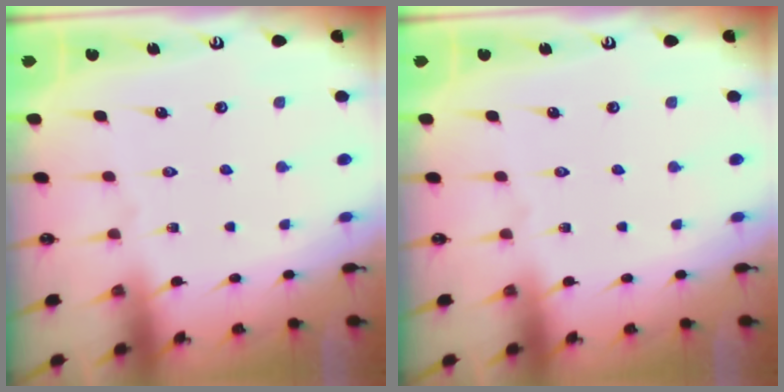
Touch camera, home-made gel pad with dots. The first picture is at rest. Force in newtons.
{"total": 0.0}